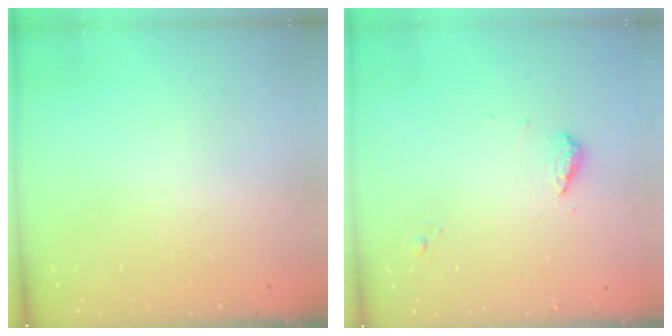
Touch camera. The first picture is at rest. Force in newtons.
{"total": 6.4, "press": 6.4, "slide": 0.7}